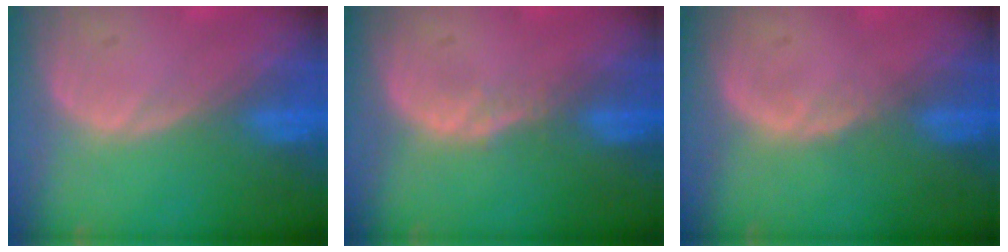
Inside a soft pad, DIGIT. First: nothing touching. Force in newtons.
{"total": 1.1, "press": 1.1, "slide": 0.1}
{"total": 0.9, "press": 0.9, "slide": 0.2}